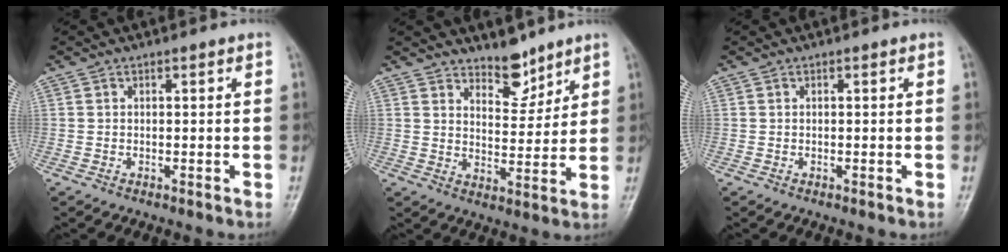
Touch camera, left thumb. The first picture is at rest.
{"total": 6.5, "force": [5.4, 2.8, 2.4], "torque": [-0.013, -0.047, 0.092]}
{"total": 0.0}